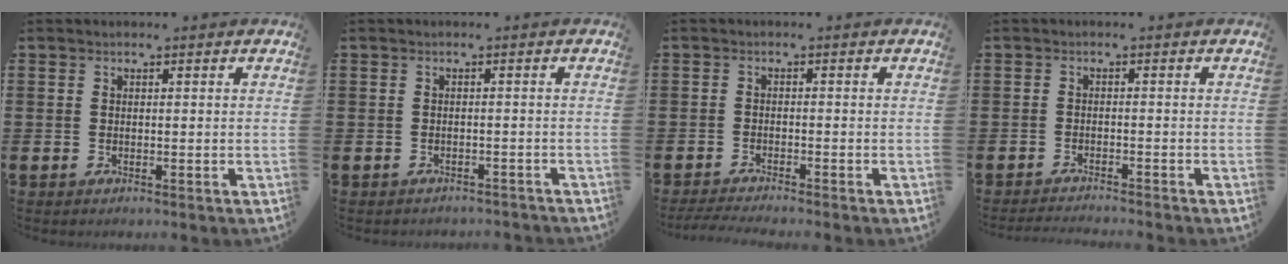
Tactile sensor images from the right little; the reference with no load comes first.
{"total": 0.9, "force": [-0.9, 0.0, 0.0], "torque": [-0.002, 0.000, -0.018]}
{"total": 1.1, "force": [-1.0, -0.2, 0.5], "torque": [-0.006, 0.005, -0.020]}
{"total": 1.4, "force": [-1.4, -0.2, 0.0], "torque": [-0.001, 0.003, -0.027]}